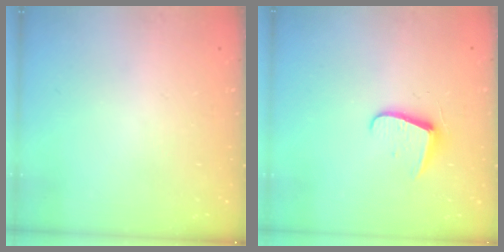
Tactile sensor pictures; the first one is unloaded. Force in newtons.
{"total": 6.8, "press": 6.8, "slide": 0.7}